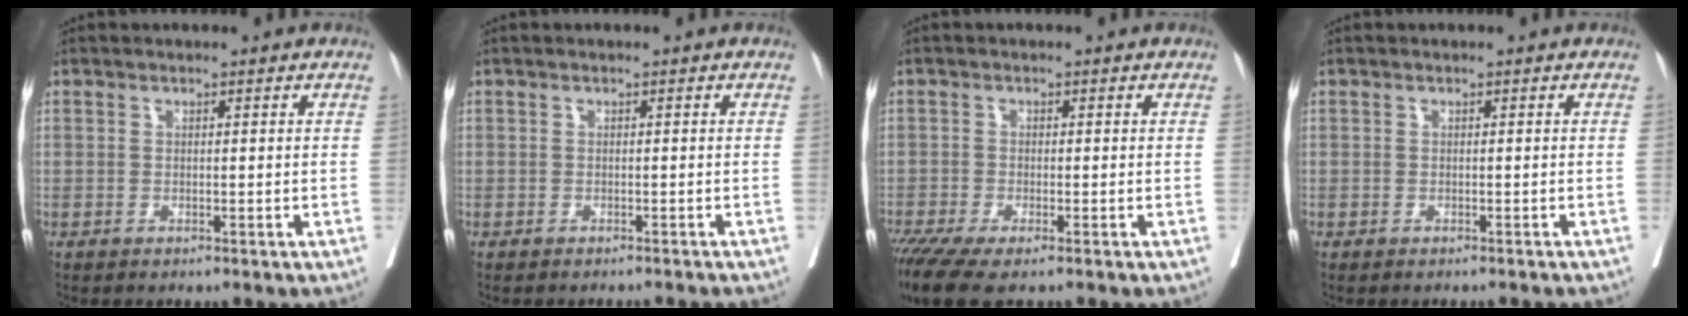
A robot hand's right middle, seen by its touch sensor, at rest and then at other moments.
{"total": 3.1, "force": [-3.0, -0.5, 0.9], "torque": [-0.012, -0.011, -0.035]}
{"total": 5.7, "force": [-3.8, 0.4, 4.2], "torque": [-0.072, -0.018, -0.071]}
{"total": 2.2, "force": [-2.1, -0.3, 0.7], "torque": [-0.010, -0.008, -0.025]}